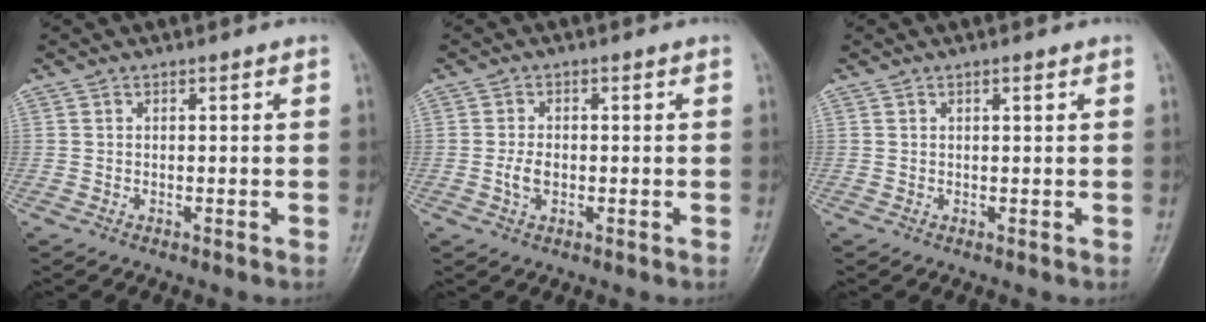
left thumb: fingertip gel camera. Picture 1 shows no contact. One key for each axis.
{"total": 3.0, "fx": -0.5, "fy": 2.0, "fz": 2.2, "tx": -0.041, "ty": 0.003, "tz": -0.010}
{"total": 0.8, "fx": 0.5, "fy": 0.2, "fz": 0.6, "tx": -0.011, "ty": 0.000, "tz": 0.007}